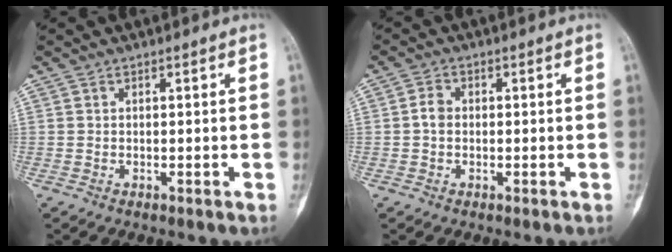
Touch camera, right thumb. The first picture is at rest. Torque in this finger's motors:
{"motor_torque": [0.16, 0.37, 0.30, -0.18, 0.02]}